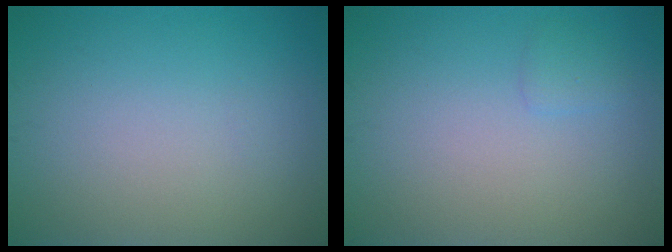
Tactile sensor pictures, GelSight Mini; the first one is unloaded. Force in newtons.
{"total": 0.8, "press": 0.8, "slide": 0.1}